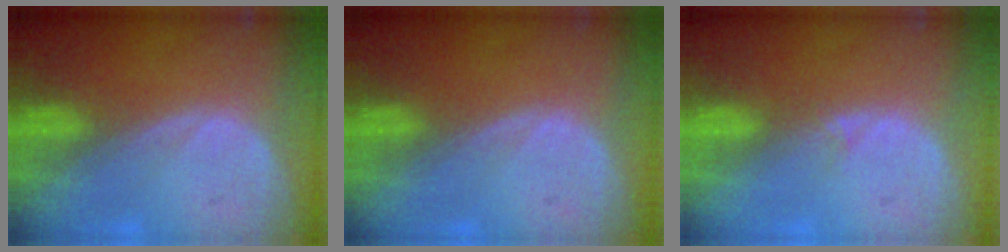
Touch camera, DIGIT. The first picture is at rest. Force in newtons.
{"total": 0.0}
{"total": 0.9, "press": 0.6, "slide": 0.7}